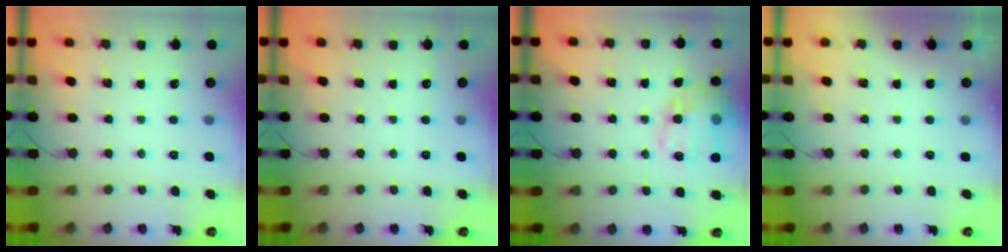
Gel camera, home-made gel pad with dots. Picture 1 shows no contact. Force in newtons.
{"total": 0.0}
{"total": 17.0, "press": 16.9, "slide": 2.3}
{"total": 1.6, "press": 1.6, "slide": 0.2}